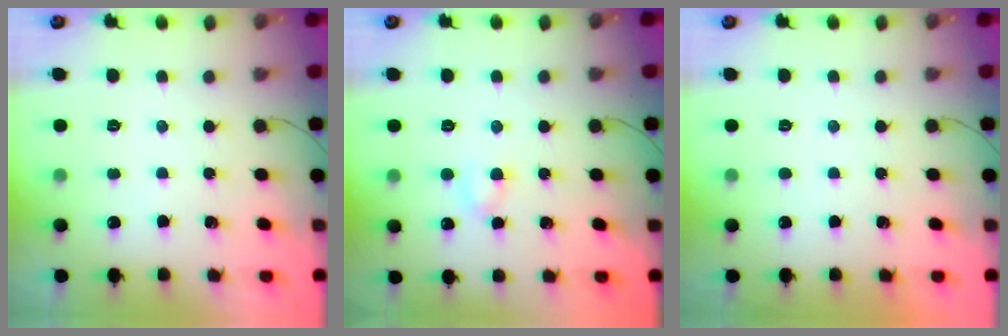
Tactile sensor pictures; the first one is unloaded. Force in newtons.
{"total": 3.3, "press": 3.1, "slide": 1.1}
{"total": 1.0, "press": 1.0, "slide": 0.2}